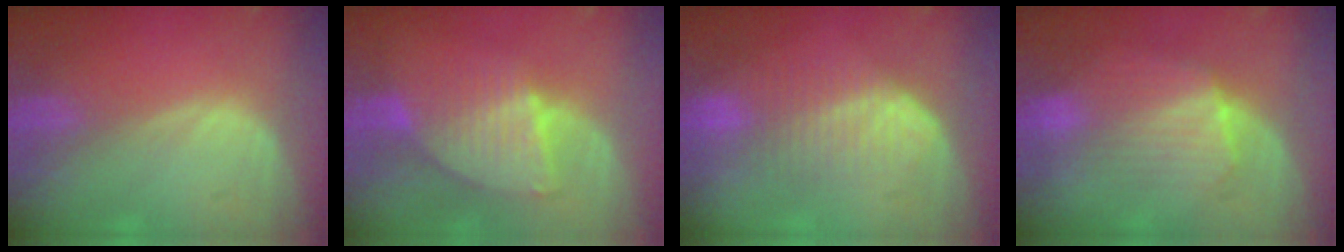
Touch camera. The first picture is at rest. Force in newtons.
{"total": 7.2, "press": 6.8, "slide": 2.3}
{"total": 7.1, "press": 6.9, "slide": 1.6}
{"total": 7.1, "press": 6.9, "slide": 1.3}